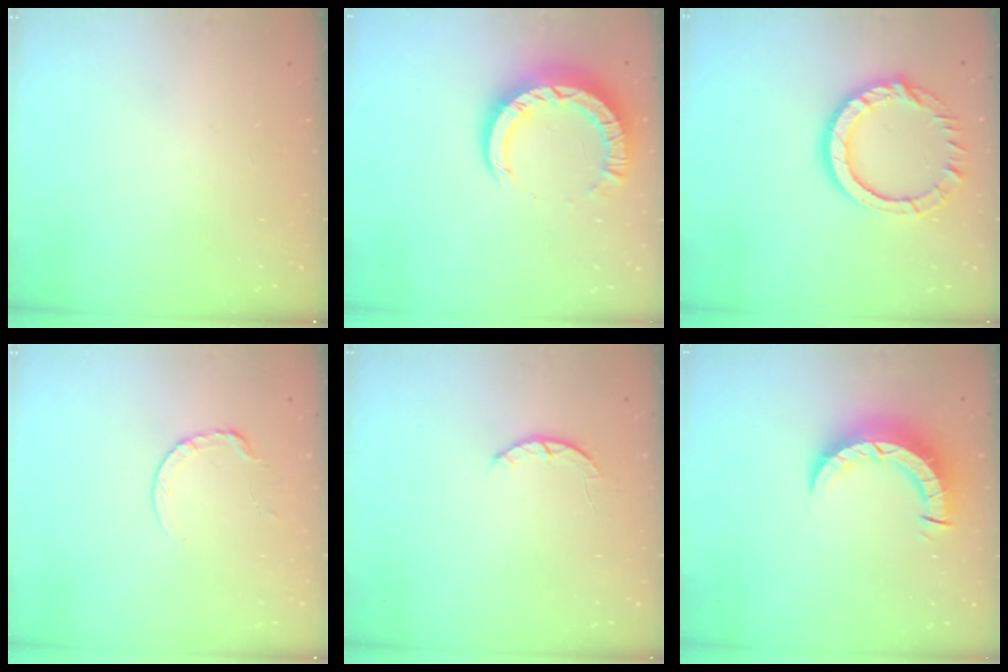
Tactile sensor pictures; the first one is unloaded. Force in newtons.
{"total": 9.6, "press": 9.5, "slide": 1.1}
{"total": 12.8, "press": 12.7, "slide": 1.4}
{"total": 5.9, "press": 5.9, "slide": 0.5}
{"total": 2.6, "press": 2.5, "slide": 0.4}
{"total": 8.6, "press": 8.5, "slide": 0.9}